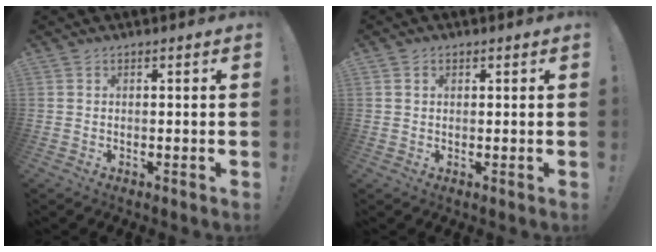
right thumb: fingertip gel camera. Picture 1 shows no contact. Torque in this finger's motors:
{"motor_torque": [-0.13, -0.18, -0.05, -0.10, 0.06]}